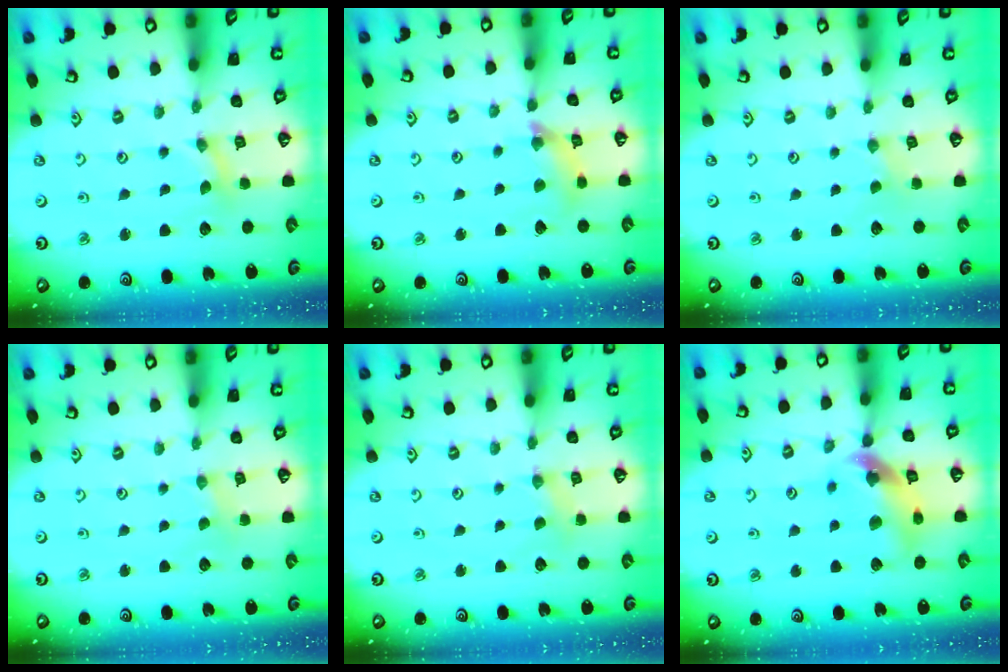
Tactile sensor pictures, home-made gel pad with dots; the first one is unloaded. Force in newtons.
{"total": 7.3, "press": 7.3, "slide": 0.8}
{"total": 0.0}
{"total": 0.0}
{"total": 2.2, "press": 2.2, "slide": 0.4}
{"total": 11.7, "press": 11.6, "slide": 1.5}